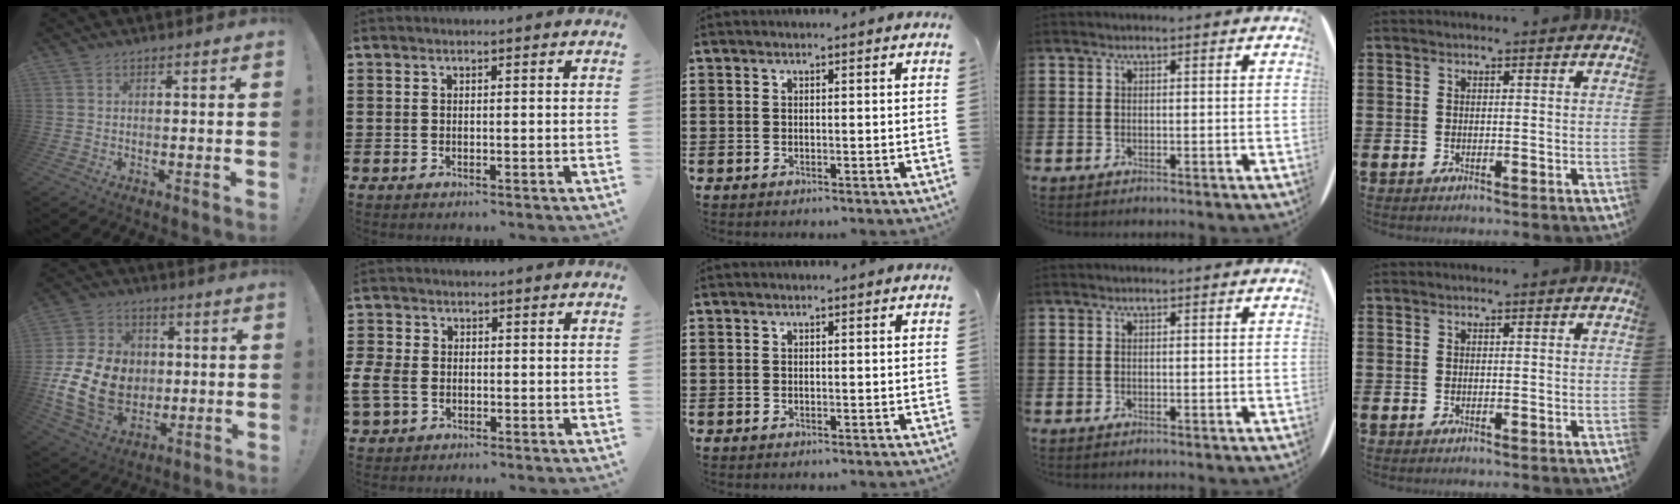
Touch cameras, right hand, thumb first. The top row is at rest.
{"thumb": {"total": 19.6, "force": [-2.2, 15.0, 12.4], "torque": [-0.231, 0.020, -0.018]}, "index": {"total": 3.5, "force": [-1.6, 2.4, 2.0], "torque": [-0.064, -0.004, -0.037]}}